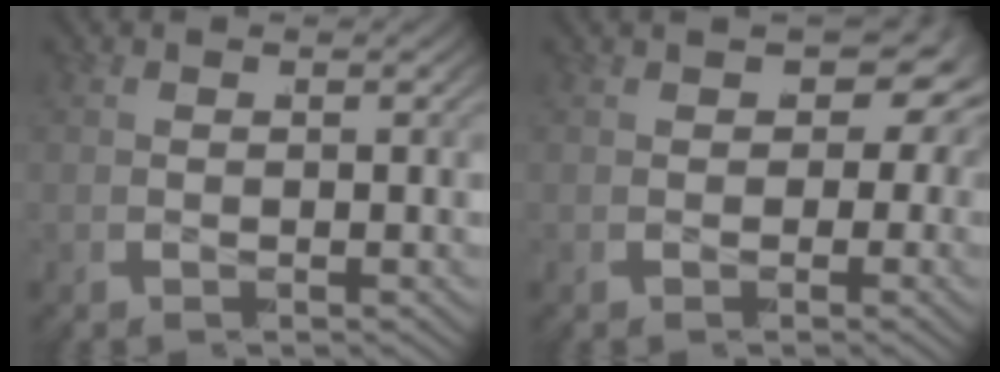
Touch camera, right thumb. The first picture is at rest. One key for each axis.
{"total": 6.3, "fx": 0.6, "fy": 3.7, "fz": 5.1, "tx": -0.061, "ty": -0.007, "tz": 0.012}